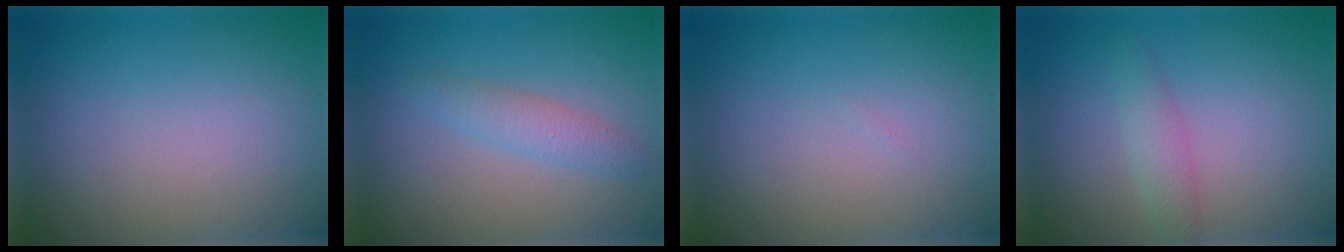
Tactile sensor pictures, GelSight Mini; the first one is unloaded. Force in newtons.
{"total": 2.1, "press": 2.1, "slide": 0.0}
{"total": 0.0}
{"total": 1.8, "press": 1.8, "slide": 0.1}